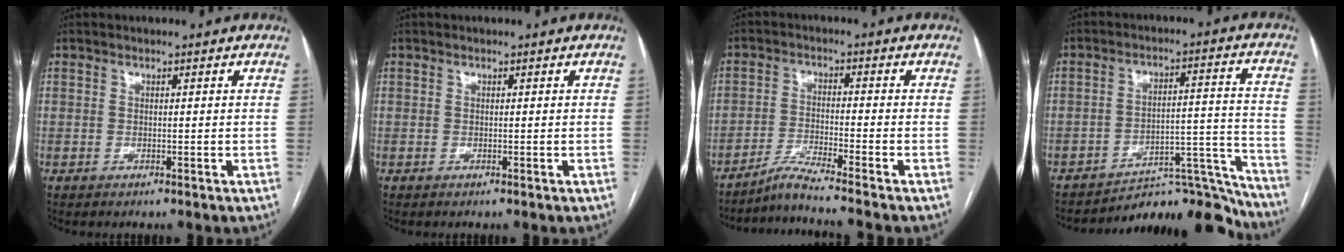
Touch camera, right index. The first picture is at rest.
{"total": 0.0}
{"total": 6.2, "force": [-5.4, -2.3, 2.0], "torque": [-0.039, -0.026, -0.100]}
{"total": 17.4, "force": [-17.1, 2.2, 1.8], "torque": [0.006, 0.054, -0.239]}